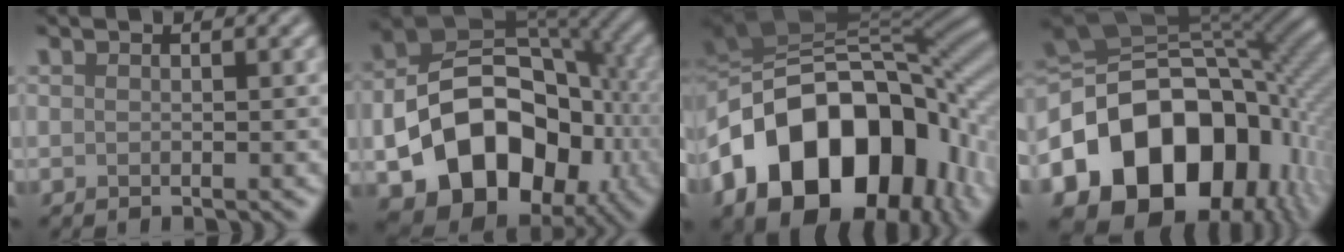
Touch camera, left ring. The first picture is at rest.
{"total": 15.7, "force": [-5.2, 11.2, 9.7], "torque": [-0.161, -0.024, -0.085]}
{"total": 17.6, "force": [-6.0, 11.7, 11.7], "torque": [-0.188, 0.006, -0.103]}
{"total": 17.8, "force": [-6.0, 13.1, 10.4], "torque": [-0.182, -0.012, -0.098]}